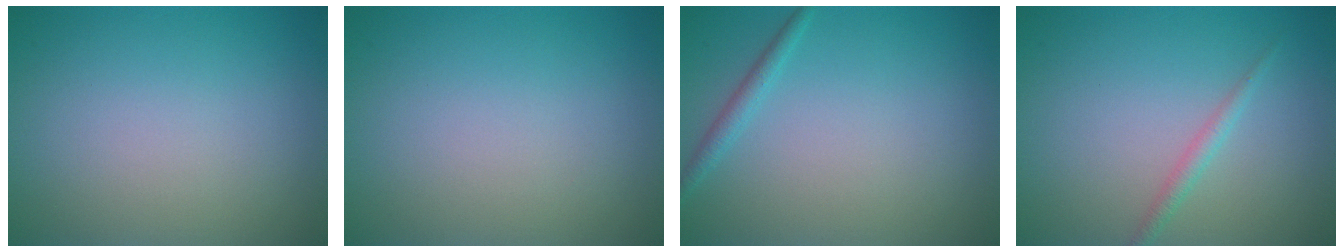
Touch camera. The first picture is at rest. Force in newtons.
{"total": 0.0}
{"total": 1.2, "press": 1.2, "slide": 0.0}
{"total": 1.3, "press": 1.3, "slide": 0.1}